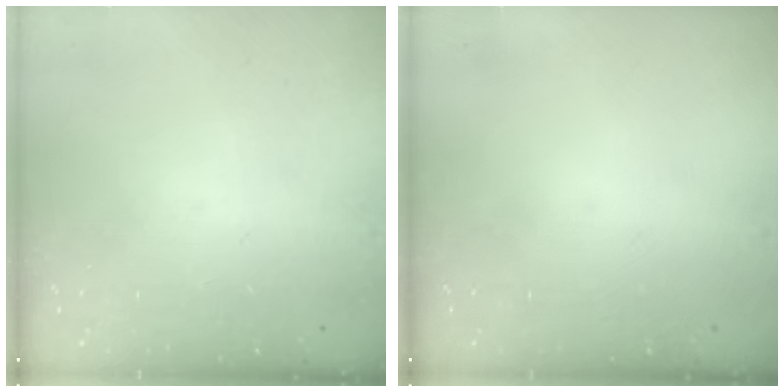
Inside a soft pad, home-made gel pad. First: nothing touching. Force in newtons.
{"total": 0.0}